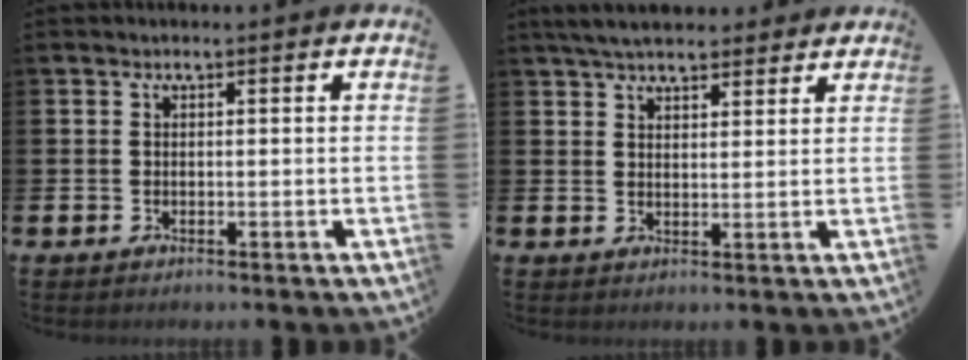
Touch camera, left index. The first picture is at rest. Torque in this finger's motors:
{"motor_torque": [1.03, -1.11, 0.61, 0.21]}